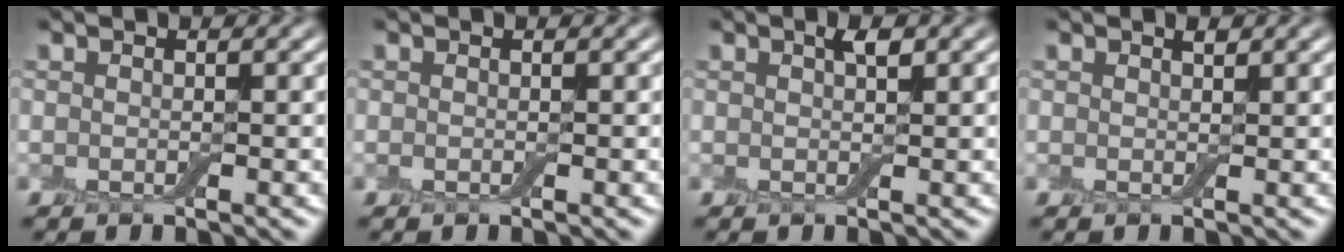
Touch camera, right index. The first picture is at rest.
{"total": 0.0}
{"total": 1.3, "force": [0.7, 0.3, 1.1], "torque": [-0.019, 0.000, 0.010]}
{"total": 0.6, "force": [0.5, 0.2, 0.4], "torque": [-0.007, -0.003, 0.008]}